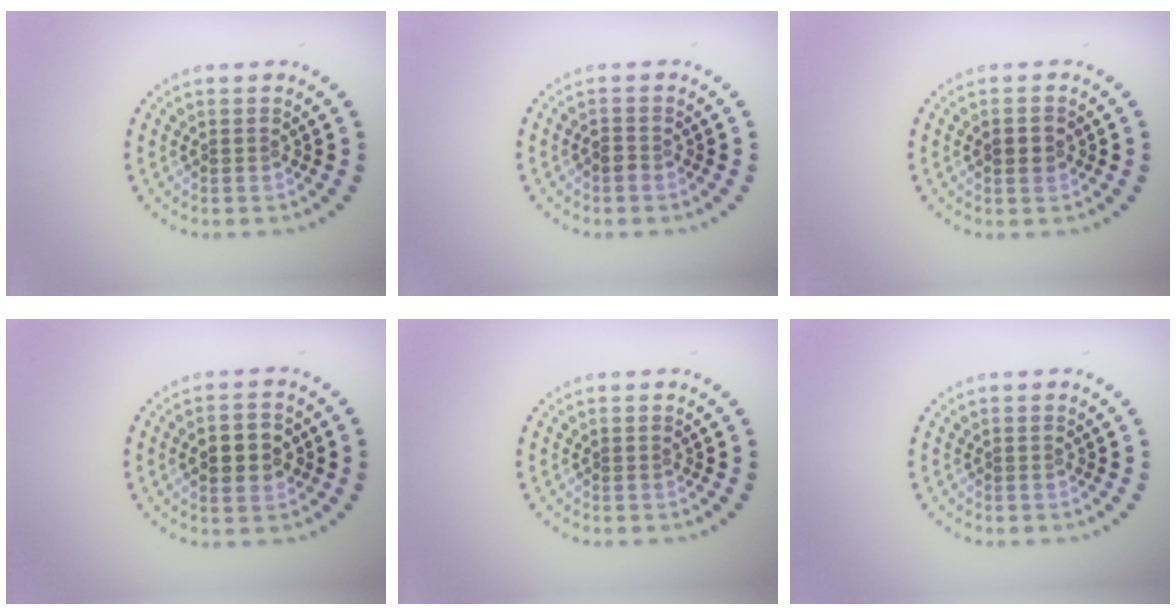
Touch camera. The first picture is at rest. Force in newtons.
{"total": 0.9, "press": 0.8, "slide": 0.4}
{"total": 1.2, "press": 1.2, "slide": 0.1}
{"total": 4.8, "press": 4.7, "slide": 0.1}
{"total": 0.0}
{"total": 0.0}